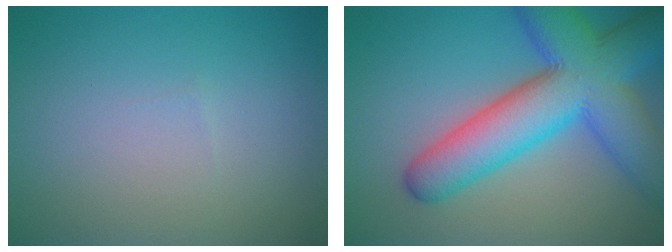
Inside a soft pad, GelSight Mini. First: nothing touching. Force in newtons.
{"total": 11.1, "press": 11.1, "slide": 0.4}